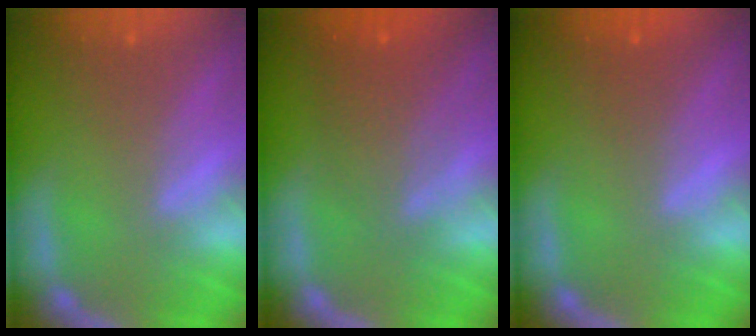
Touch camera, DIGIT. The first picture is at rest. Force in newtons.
{"total": 5.0}
{"total": 0.9}